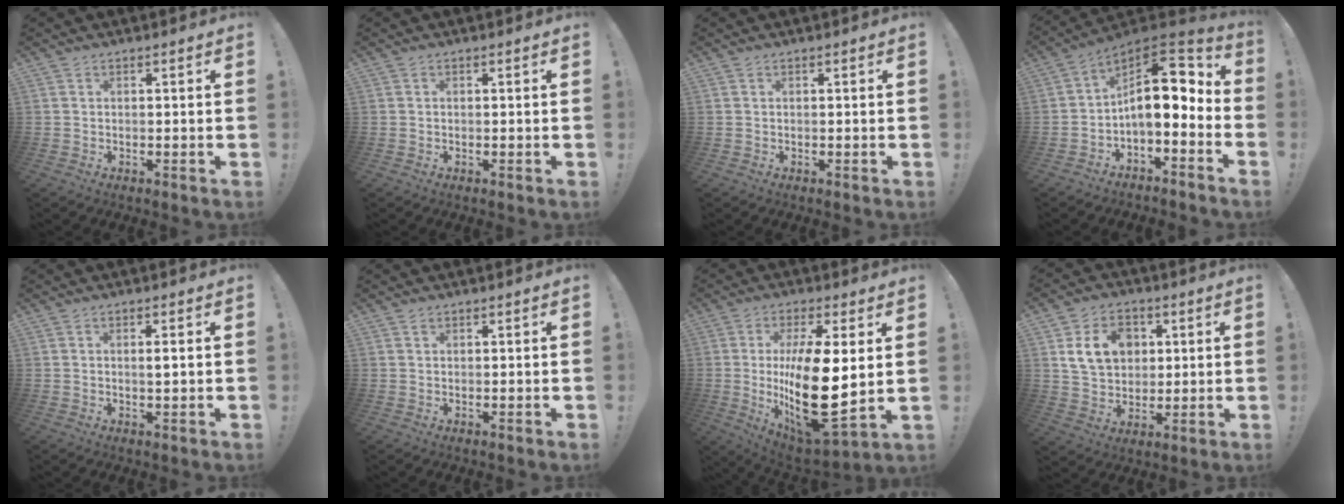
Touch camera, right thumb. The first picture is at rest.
{"total": 0.0}
{"total": 0.0}
{"total": 13.9, "force": [1.7, 7.0, 11.9], "torque": [-0.182, -0.012, 0.029]}
{"total": 1.6, "force": [0.4, 0.0, 1.5], "torque": [-0.015, -0.007, 0.003]}
{"total": 0.7, "force": [0.5, 0.4, 0.2], "torque": [0.001, -0.002, 0.009]}
{"total": 22.5, "force": [0.9, 8.2, 21.0], "torque": [-0.374, -0.038, 0.019]}
{"total": 14.1, "force": [4.4, 11.4, 7.0], "torque": [-0.103, -0.001, 0.091]}